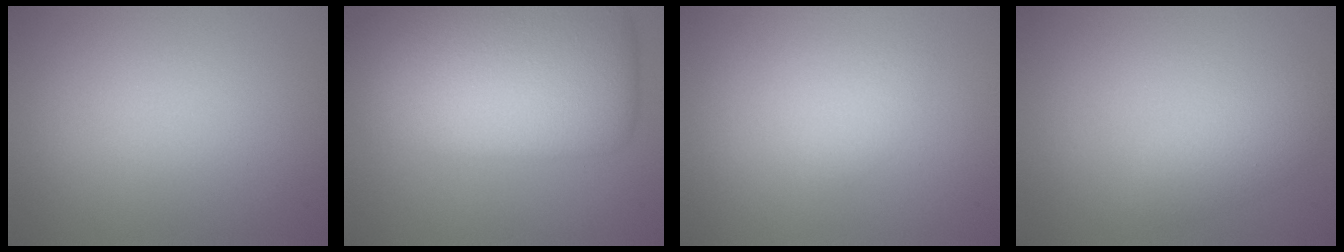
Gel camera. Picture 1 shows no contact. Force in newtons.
{"total": 12.8, "press": 12.8, "slide": 0.5}
{"total": 1.0, "press": 1.0, "slide": 0.0}
{"total": 2.5, "press": 2.5, "slide": 0.0}